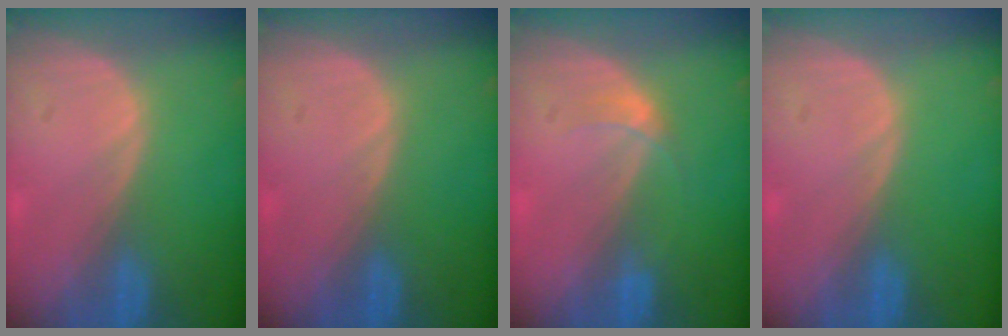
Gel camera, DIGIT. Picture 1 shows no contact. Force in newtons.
{"total": 0.0}
{"total": 1.7, "press": 1.7, "slide": 0.2}
{"total": 0.0}